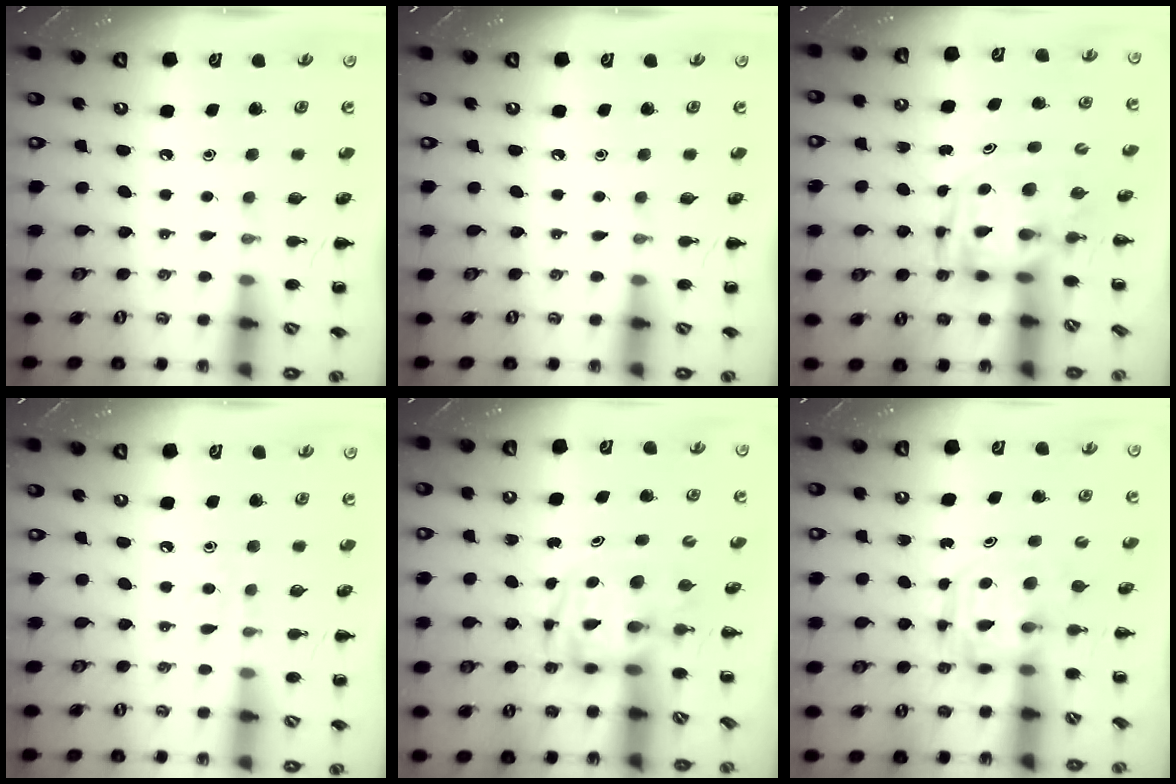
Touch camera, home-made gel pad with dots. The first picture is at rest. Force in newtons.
{"total": 0.0}
{"total": 4.0, "press": 3.9, "slide": 0.9}
{"total": 2.9, "press": 2.7, "slide": 1.1}
{"total": 3.8, "press": 3.7, "slide": 0.5}
{"total": 3.2, "press": 3.2, "slide": 0.2}